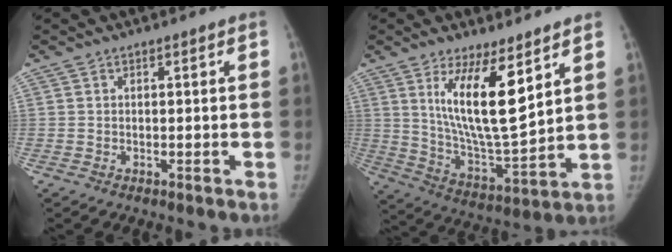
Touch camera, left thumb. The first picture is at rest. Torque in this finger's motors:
{"motor_torque": [0.30, 0.40, 1.81, -0.96, 0.15]}